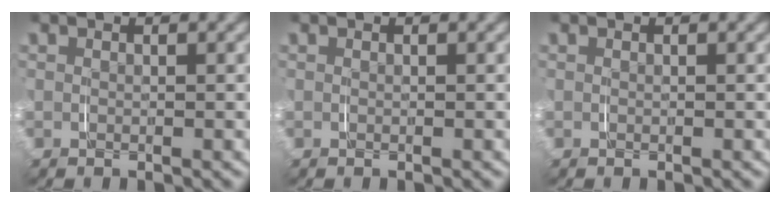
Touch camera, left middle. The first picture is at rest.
{"total": 0.0}
{"total": 0.0}